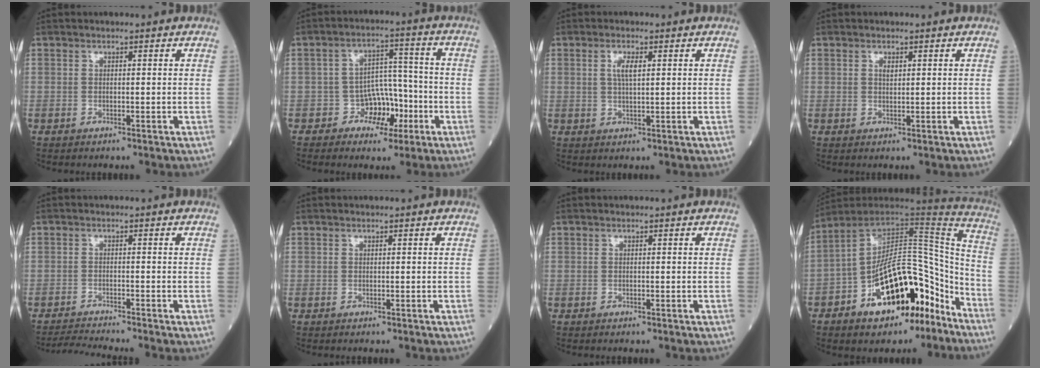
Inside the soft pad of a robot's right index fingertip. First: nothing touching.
{"total": 5.5, "force": [-2.4, 4.3, 2.5], "torque": [-0.022, 0.021, -0.036]}
{"total": 2.9, "force": [0.9, 0.6, 2.7], "torque": [-0.058, 0.000, 0.017]}
{"total": 1.0, "force": [0.5, 0.4, 0.8], "torque": [-0.017, -0.003, 0.008]}
{"total": 3.5, "force": [-3.1, -1.6, 0.1], "torque": [-0.015, -0.021, -0.058]}
{"total": 0.0}
{"total": 0.0}
{"total": 20.7, "force": [-10.9, 8.7, 15.4], "torque": [-0.226, 0.036, -0.163]}